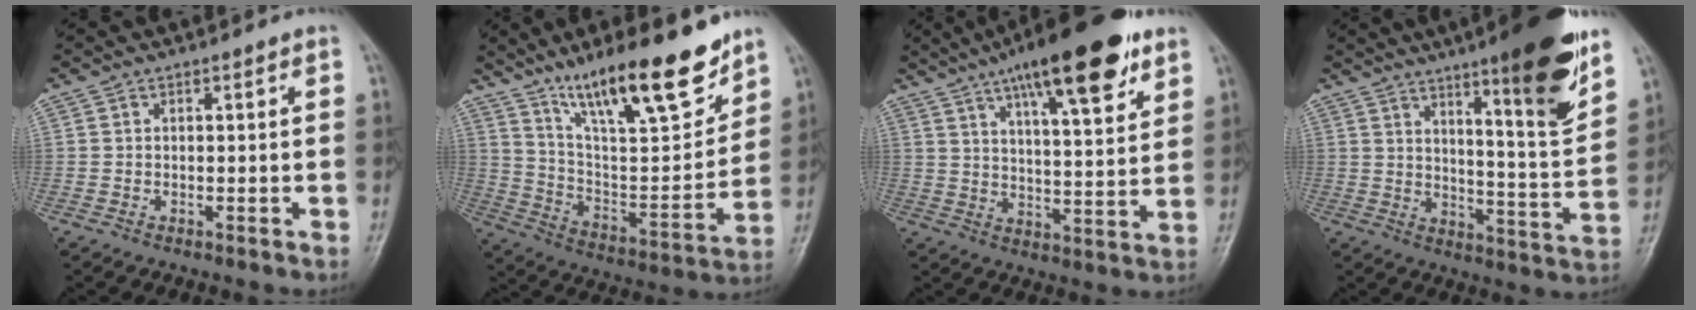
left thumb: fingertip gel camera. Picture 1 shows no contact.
{"total": 22.5, "force": [15.5, 5.6, 15.3], "torque": [-0.214, -0.076, 0.267]}
{"total": 20.0, "force": [11.9, 5.4, 15.1], "torque": [-0.213, -0.034, 0.186]}
{"total": 17.7, "force": [10.9, 2.3, 13.7], "torque": [-0.171, -0.065, 0.164]}